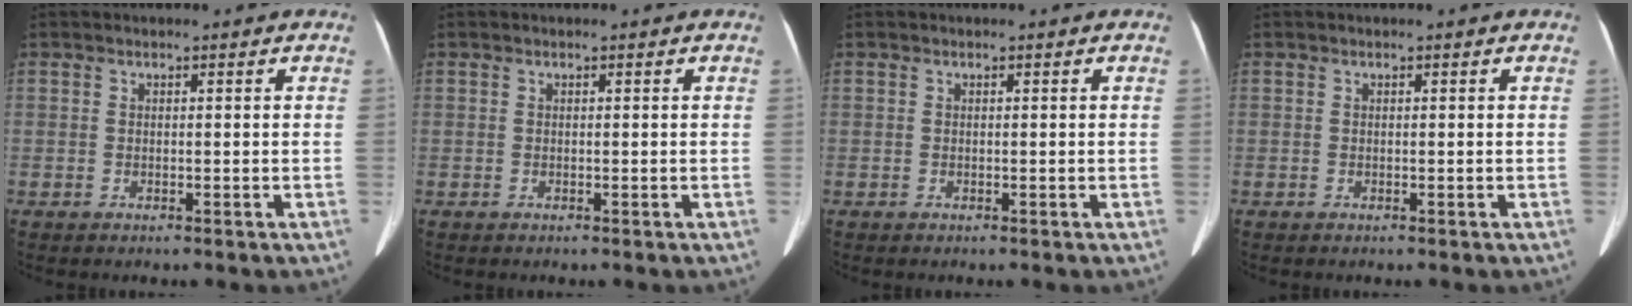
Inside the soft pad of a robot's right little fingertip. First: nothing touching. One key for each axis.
{"total": 0.0}
{"total": 0.0}
{"total": 0.0}